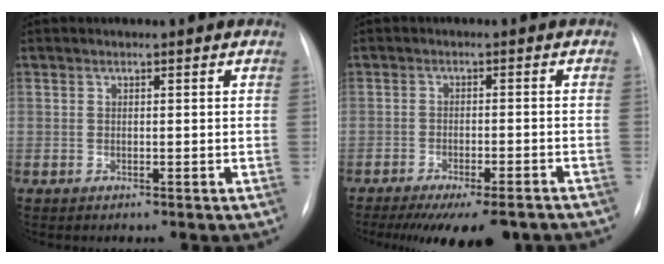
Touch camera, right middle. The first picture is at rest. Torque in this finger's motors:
{"motor_torque": [1.08, -1.06, 0.21, 0.06]}